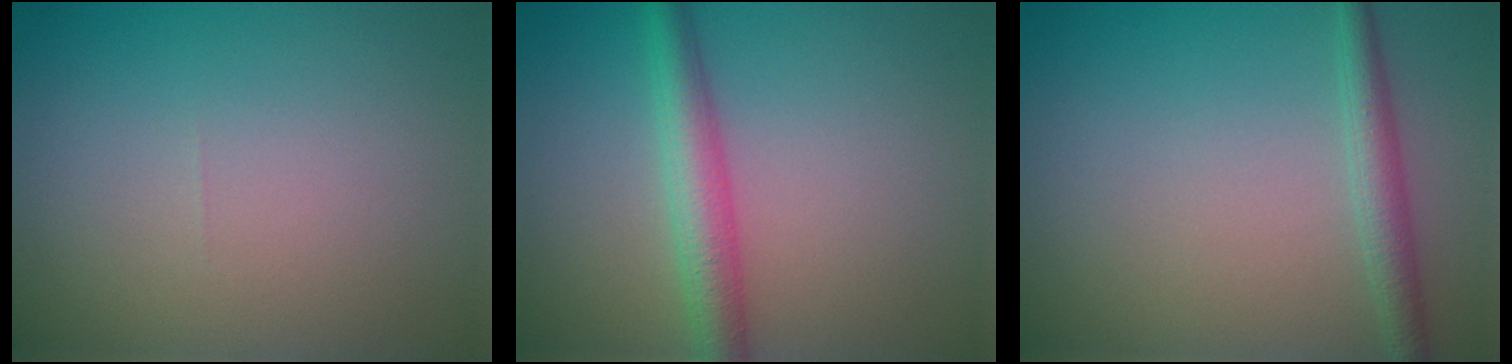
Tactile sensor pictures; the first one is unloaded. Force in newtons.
{"total": 3.8, "press": 3.8, "slide": 0.1}
{"total": 2.3, "press": 2.2, "slide": 0.1}